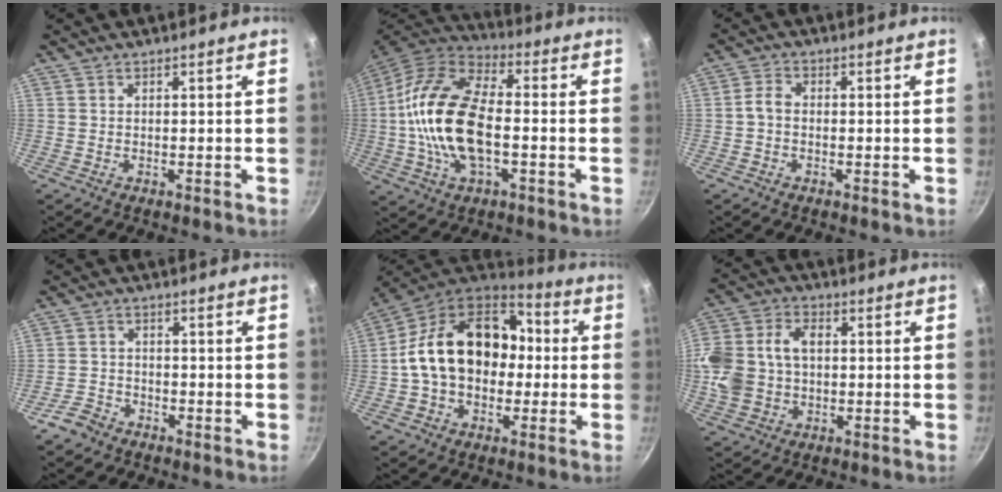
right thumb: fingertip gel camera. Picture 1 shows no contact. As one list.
[{"total": 19.5, "force": [-2.0, 9.9, 16.7], "torque": [-0.335, 0.023, -0.041]}, {"total": 2.8, "force": [-0.6, 1.9, 2.0], "torque": [-0.037, 0.010, -0.018]}, {"total": 3.7, "force": [-2.9, 2.2, 0.8], "torque": [-0.012, 0.016, -0.057]}, {"total": 20.6, "force": [-0.2, 14.3, 14.9], "torque": [-0.234, 0.045, -0.007]}, {"total": 15.5, "force": [0.3, 11.1, 10.8], "torque": [-0.235, 0.024, 0.006]}]